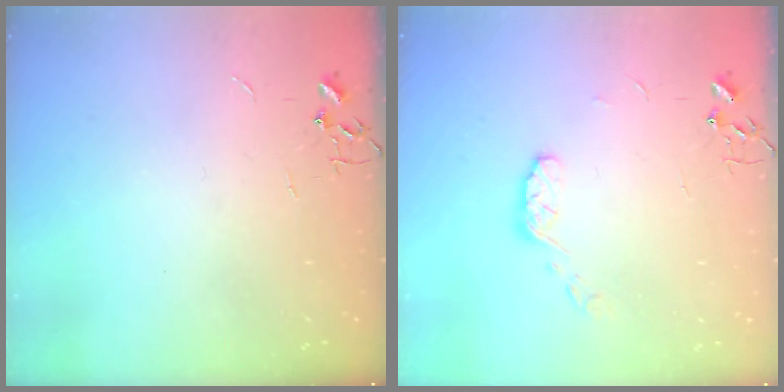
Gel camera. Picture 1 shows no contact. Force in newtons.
{"total": 6.4, "press": 6.3, "slide": 0.4}